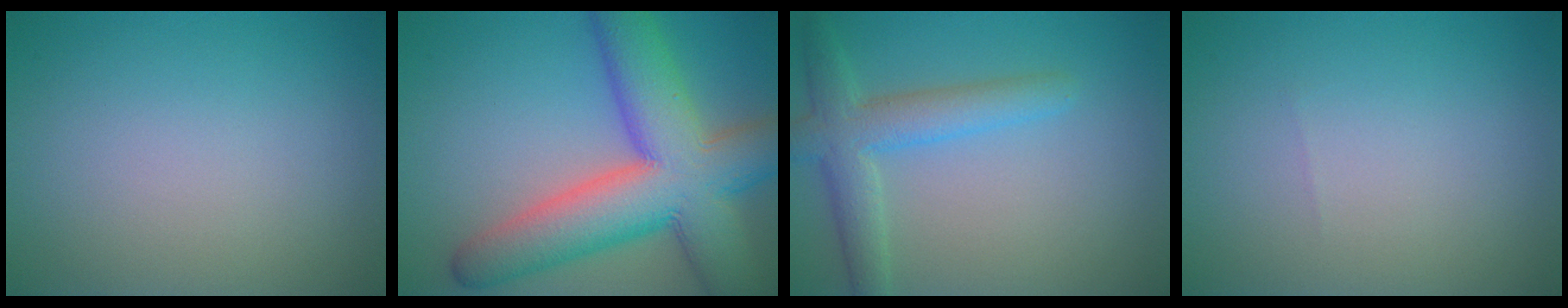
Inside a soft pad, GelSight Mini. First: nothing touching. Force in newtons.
{"total": 12.3, "press": 12.3, "slide": 0.5}
{"total": 4.2, "press": 4.2, "slide": 0.2}
{"total": 0.0}